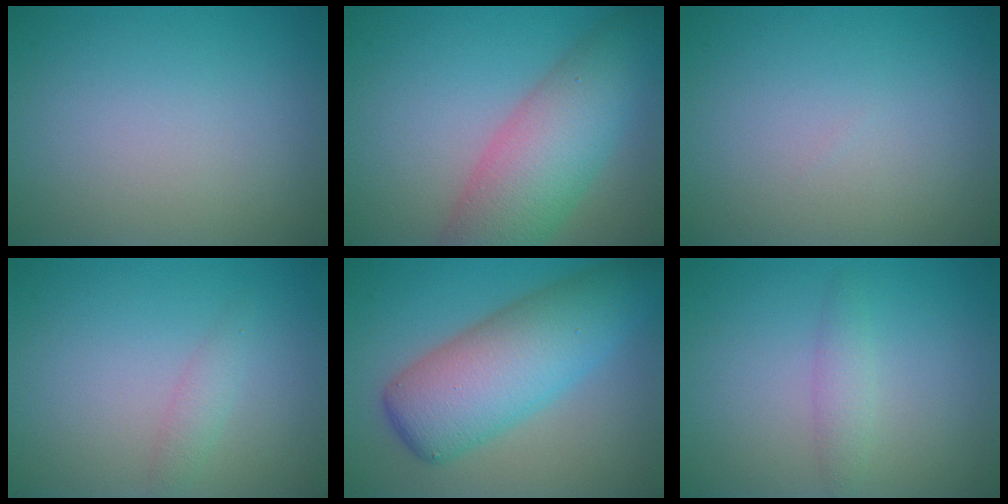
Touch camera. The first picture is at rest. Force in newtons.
{"total": 8.1, "press": 8.1, "slide": 0.0}
{"total": 0.0}
{"total": 1.3, "press": 1.3, "slide": 0.1}
{"total": 8.9, "press": 8.9, "slide": 0.2}
{"total": 1.5, "press": 1.5, "slide": 0.0}